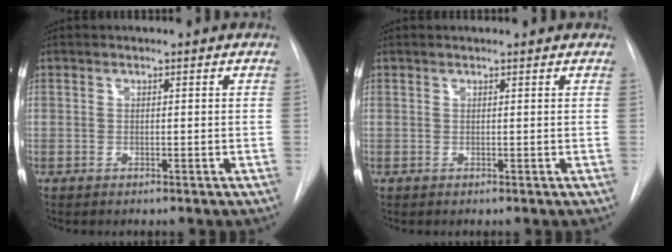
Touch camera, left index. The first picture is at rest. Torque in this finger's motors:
{"motor_torque": [0.76, -1.38, -0.03, 0.00]}